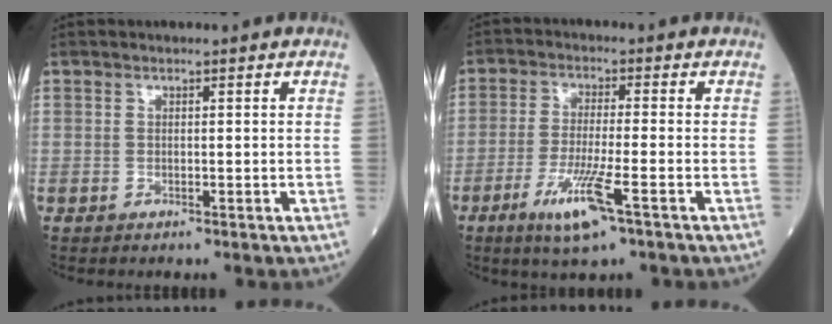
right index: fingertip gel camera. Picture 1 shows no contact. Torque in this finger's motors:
{"motor_torque": [0.23, -0.26, 0.09, 0.04]}